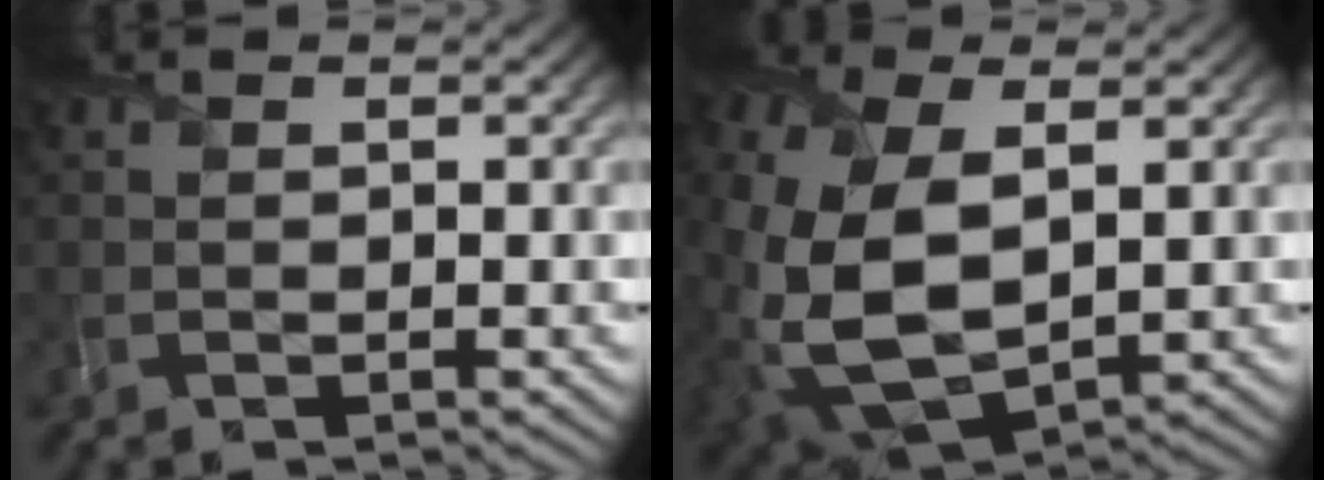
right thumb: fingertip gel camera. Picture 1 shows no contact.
{"total": 15.4, "force": [-0.8, 9.5, 12.1], "torque": [-0.312, -0.035, 0.002]}